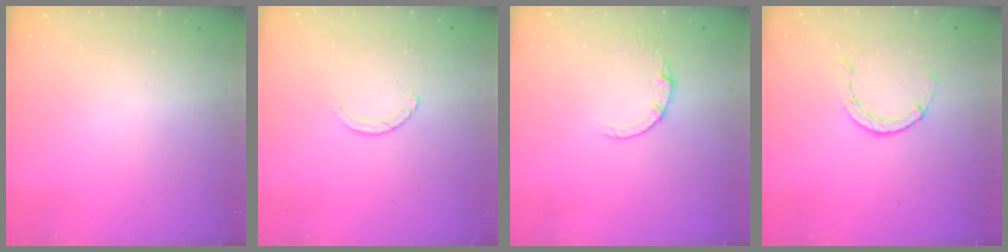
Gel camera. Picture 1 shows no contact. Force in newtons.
{"total": 2.5, "press": 2.4, "slide": 0.2}
{"total": 2.7, "press": 2.7, "slide": 0.4}
{"total": 2.9, "press": 2.8, "slide": 0.4}